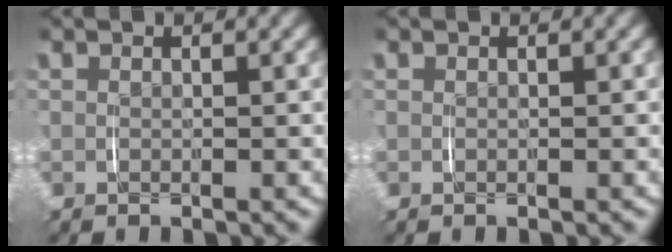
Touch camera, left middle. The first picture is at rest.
{"total": 0.0}